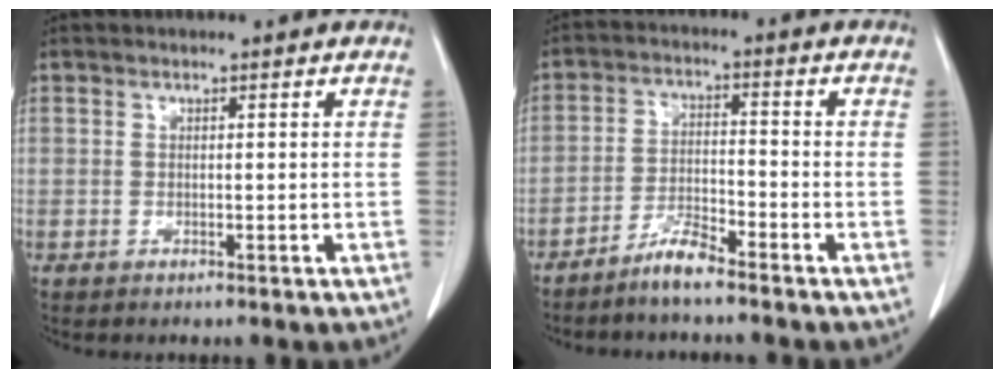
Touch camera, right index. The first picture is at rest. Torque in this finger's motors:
{"motor_torque": [0.04, -0.06, 0.01, 0.01]}